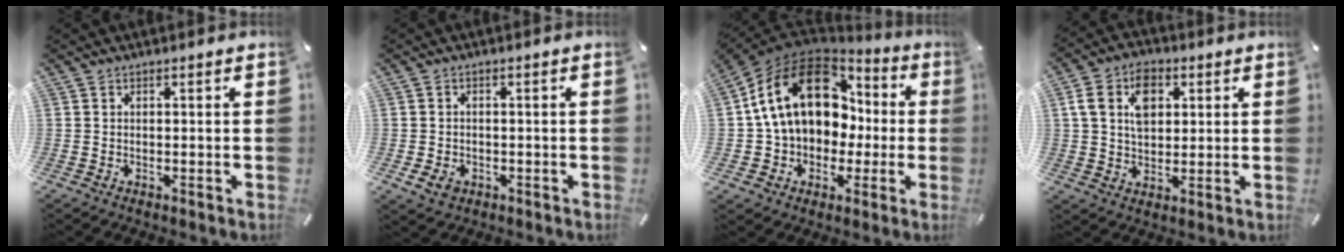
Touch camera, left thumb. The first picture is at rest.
{"total": 3.1, "force": [-1.2, 2.4, 1.5], "torque": [-0.032, 0.005, -0.023]}
{"total": 18.9, "force": [3.7, 14.5, 11.5], "torque": [-0.234, 0.001, 0.067]}
{"total": 9.7, "force": [2.8, 7.1, 6.0], "torque": [-0.117, 0.006, 0.048]}